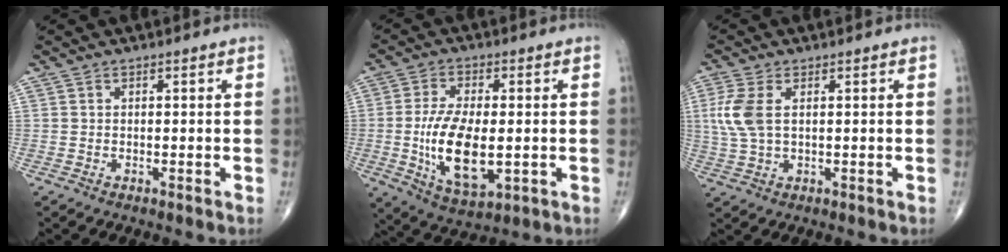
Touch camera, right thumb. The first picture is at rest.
{"total": 13.6, "force": [-1.7, 6.3, 12.0], "torque": [-0.222, -0.013, -0.022]}
{"total": 6.5, "force": [1.3, 3.4, 5.4], "torque": [-0.143, 0.004, 0.029]}